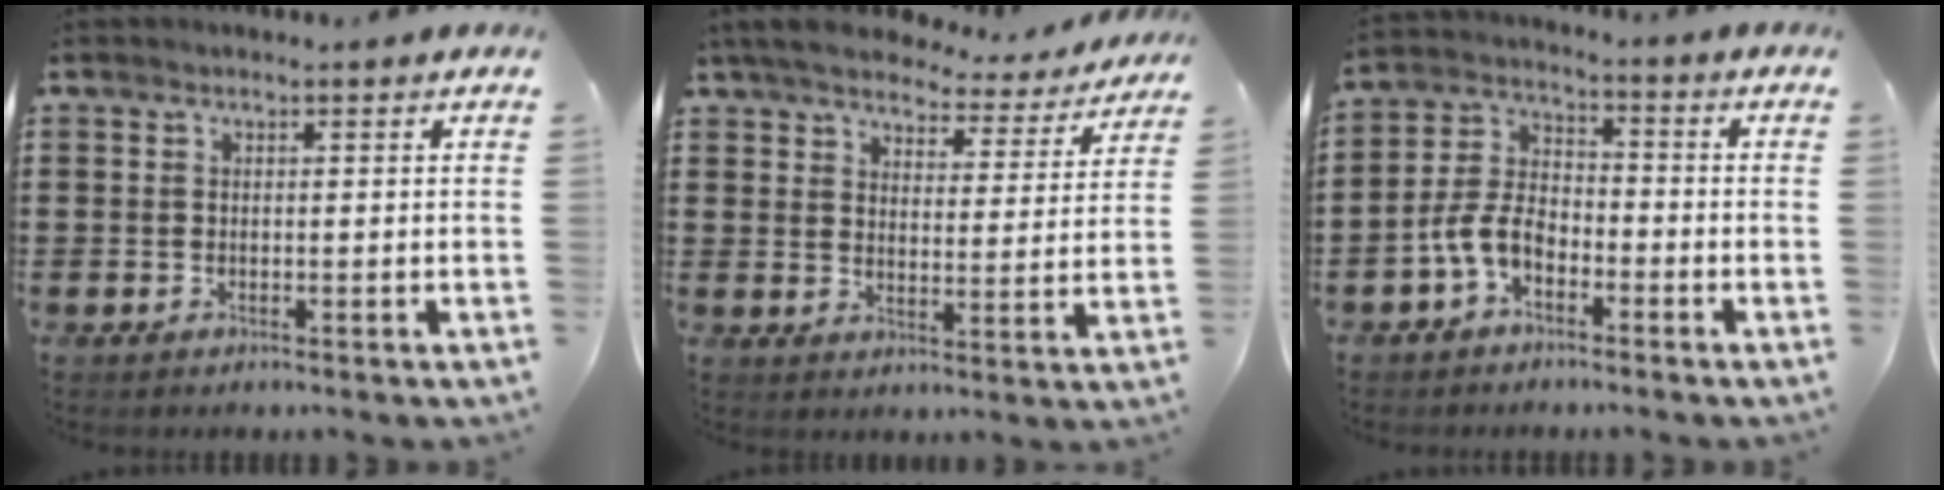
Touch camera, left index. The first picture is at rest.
{"total": 5.6, "force": [5.3, 1.0, 1.7], "torque": [-0.059, -0.030, 0.090]}
{"total": 6.0, "force": [-3.4, 3.4, 3.6], "torque": [-0.092, 0.008, -0.073]}